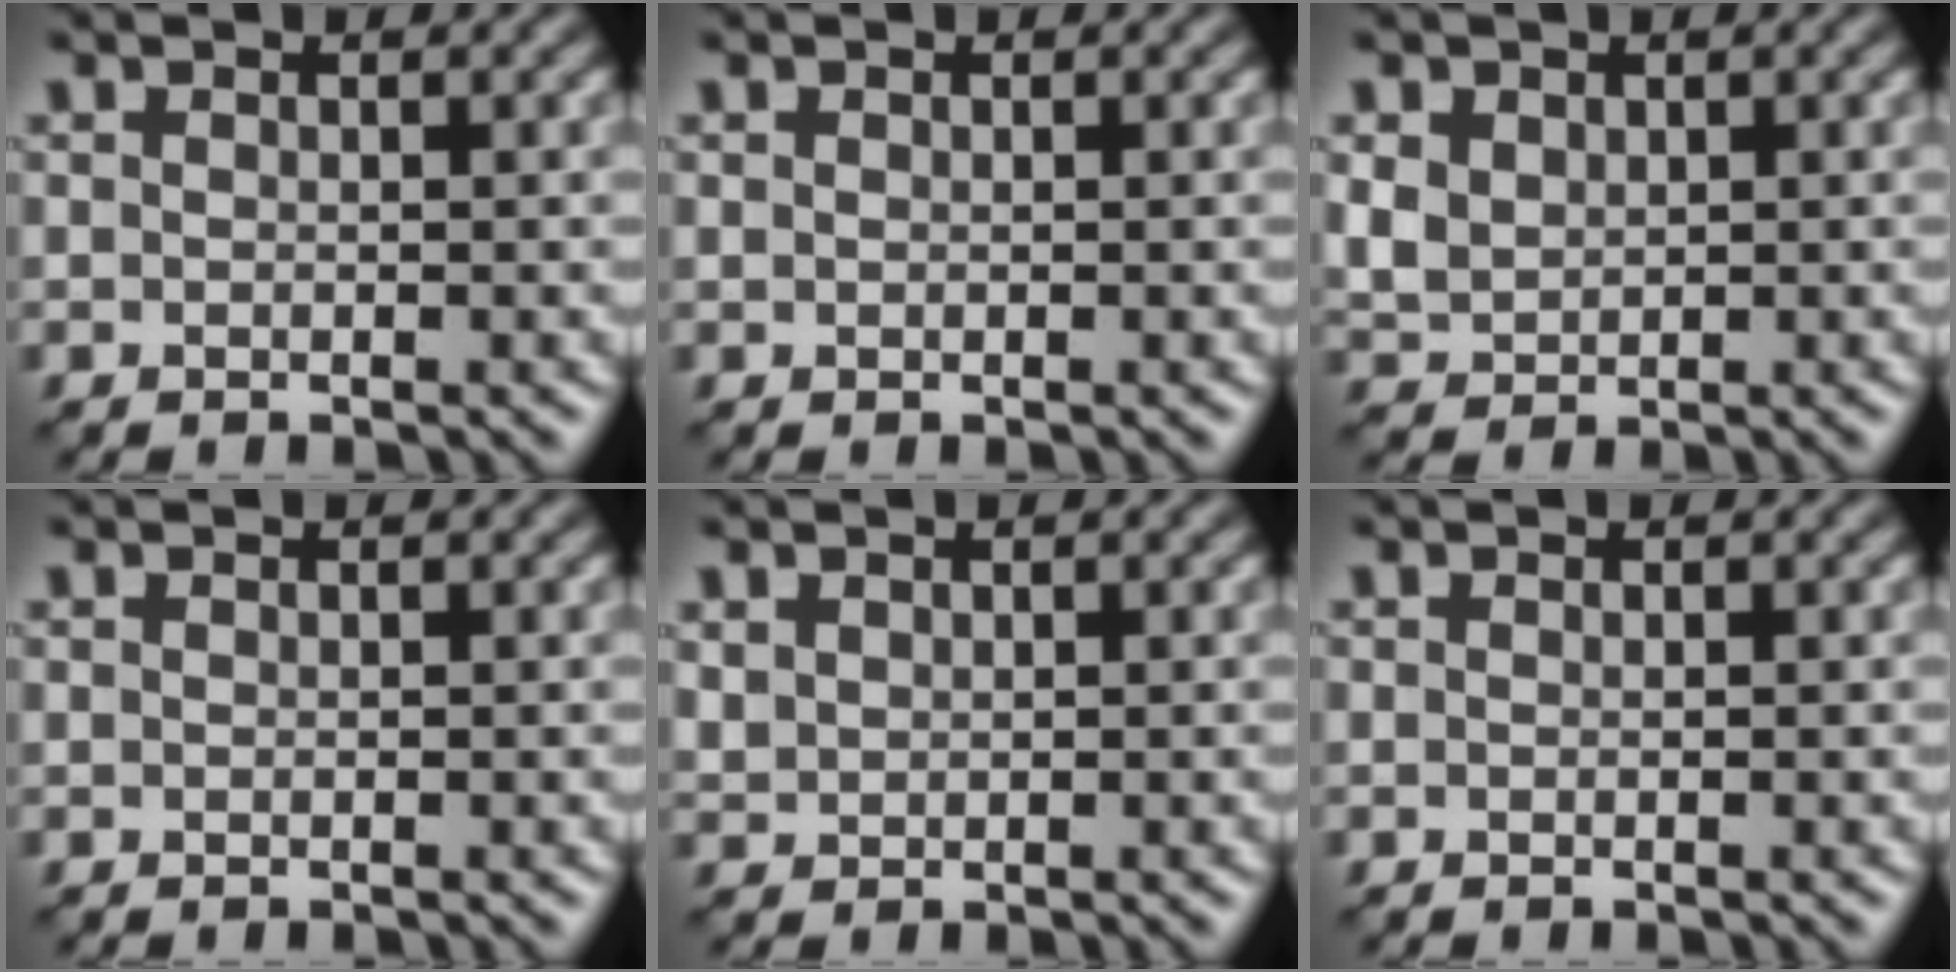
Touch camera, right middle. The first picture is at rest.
{"total": 0.0}
{"total": 2.5, "force": [0.8, 2.0, 1.2], "torque": [-0.034, -0.001, 0.018]}
{"total": 0.0}
{"total": 1.1, "force": [0.7, 0.8, 0.3], "torque": [-0.008, -0.002, 0.018]}
{"total": 0.0}